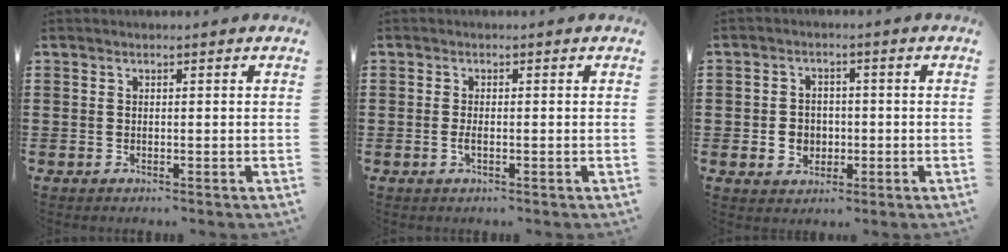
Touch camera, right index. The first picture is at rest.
{"total": 1.4, "force": [-0.5, 0.2, 1.3], "torque": [-0.032, -0.006, -0.010]}
{"total": 3.4, "force": [-0.8, 3.0, 1.5], "torque": [-0.031, 0.000, -0.019]}